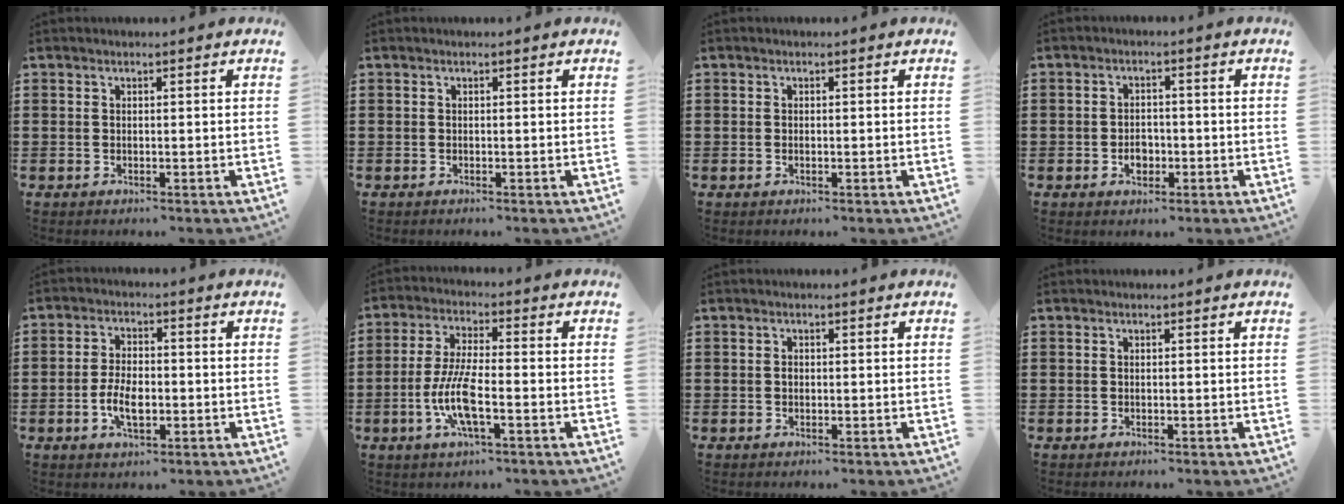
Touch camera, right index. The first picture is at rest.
{"total": 0.0}
{"total": 0.0}
{"total": 2.8, "force": [-1.0, 2.0, 1.7], "torque": [-0.027, -0.001, -0.022]}
{"total": 5.2, "force": [-1.4, 2.6, 4.2], "torque": [-0.094, 0.001, -0.029]}
{"total": 8.2, "force": [-2.7, 2.2, 7.4], "torque": [-0.164, -0.011, -0.054]}
{"total": 0.6, "force": [-0.1, 0.4, 0.4], "torque": [-0.010, 0.000, -0.001]}
{"total": 0.0}